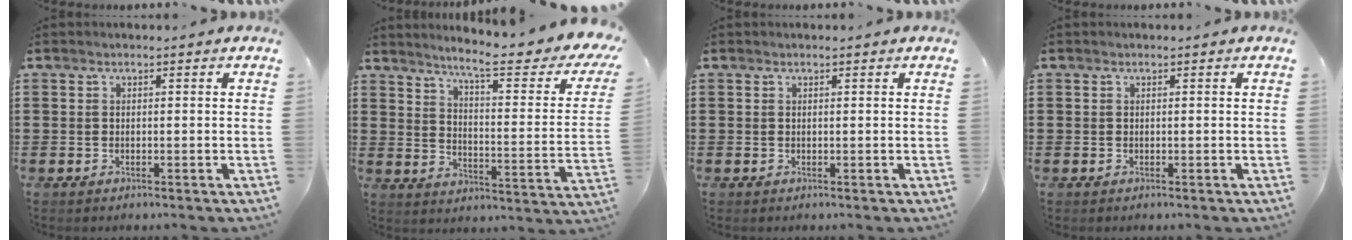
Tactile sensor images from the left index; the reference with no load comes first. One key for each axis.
{"total": 8.5, "fx": 6.7, "fy": 0.0, "fz": 5.2, "tx": -0.105, "ty": -0.051, "tz": 0.101}
{"total": 0.0}
{"total": 0.0}